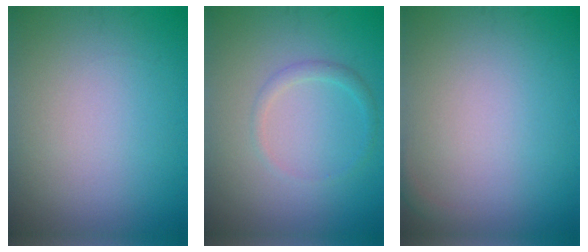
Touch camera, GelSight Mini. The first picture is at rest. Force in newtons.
{"total": 1.3, "press": 1.3, "slide": 0.0}
{"total": 0.6, "press": 0.6, "slide": 0.1}